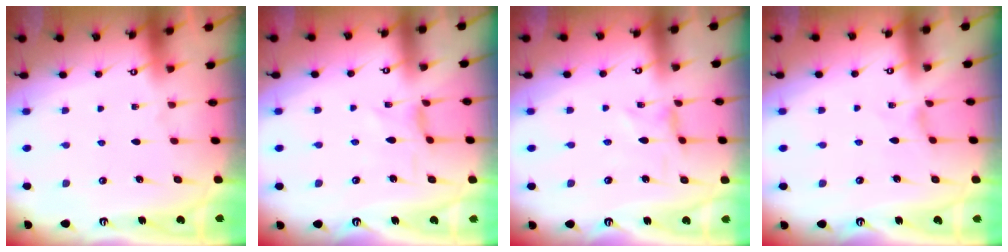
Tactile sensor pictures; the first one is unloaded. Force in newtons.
{"total": 1.0, "press": 0.9, "slide": 0.3}
{"total": 0.0}
{"total": 0.0}